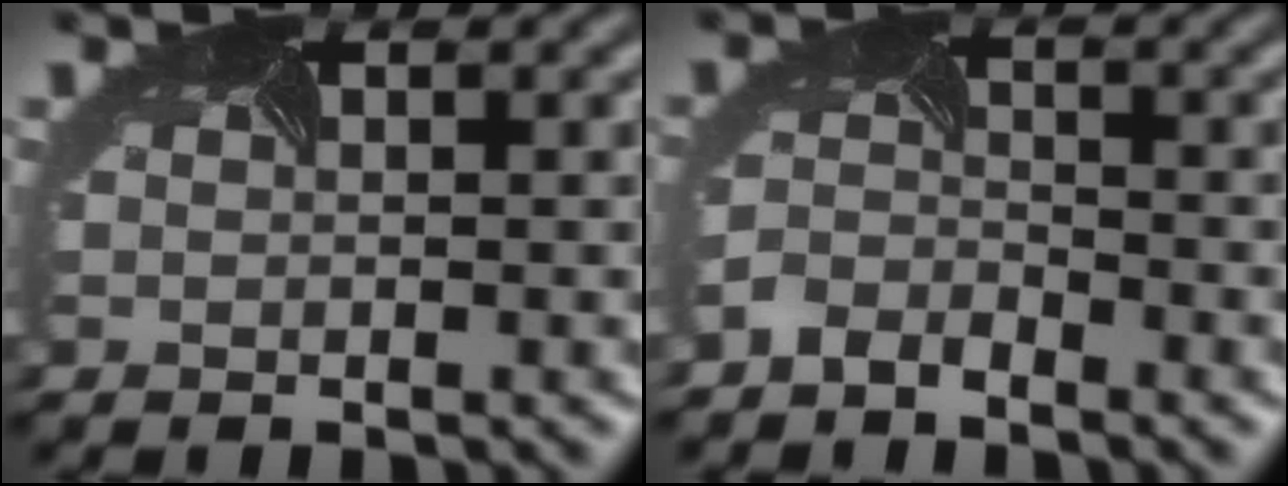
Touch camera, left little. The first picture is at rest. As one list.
[{"total": 2.5, "force": [-2.4, 0.6, 0.3], "torque": [-0.018, -0.003, -0.054]}]